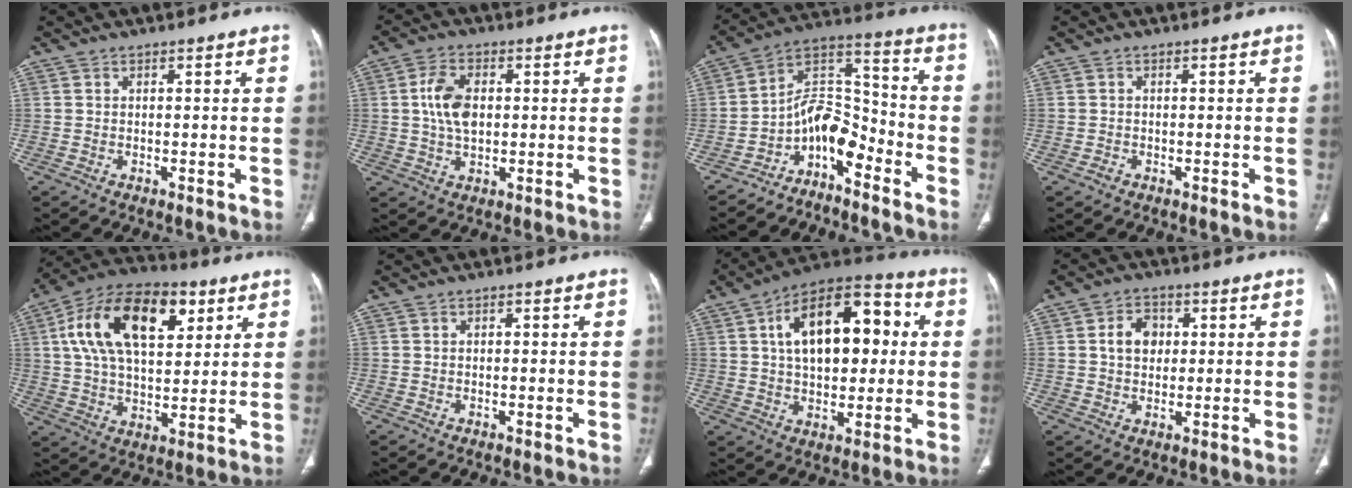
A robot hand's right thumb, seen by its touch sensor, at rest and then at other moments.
{"total": 7.4, "force": [0.9, 4.5, 5.8], "torque": [-0.110, 0.003, 0.016]}
{"total": 10.2, "force": [-6.2, 5.3, 6.1], "torque": [-0.078, 0.095, -0.120]}
{"total": 0.9, "force": [-0.5, 0.7, 0.3], "torque": [-0.006, 0.002, -0.012]}
{"total": 21.7, "force": [7.6, 11.9, 16.5], "torque": [-0.270, 0.002, 0.126]}
{"total": 0.0}
{"total": 20.3, "force": [3.9, 11.3, 16.4], "torque": [-0.222, 0.025, 0.055]}
{"total": 6.0, "force": [1.2, 4.6, 3.7], "torque": [-0.044, 0.004, 0.018]}